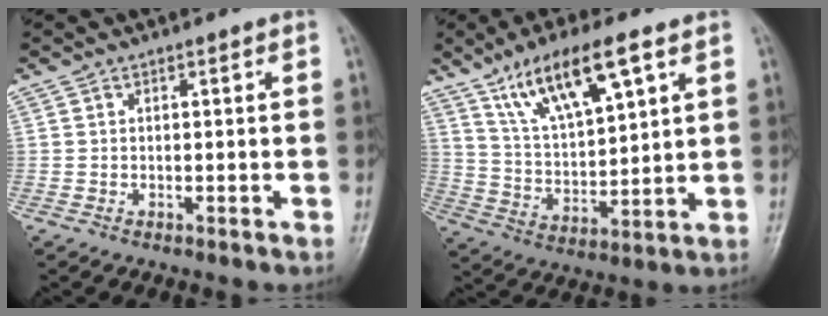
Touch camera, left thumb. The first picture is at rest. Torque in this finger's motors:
{"motor_torque": [0.47, 0.44, 1.64, -1.12, 0.32]}